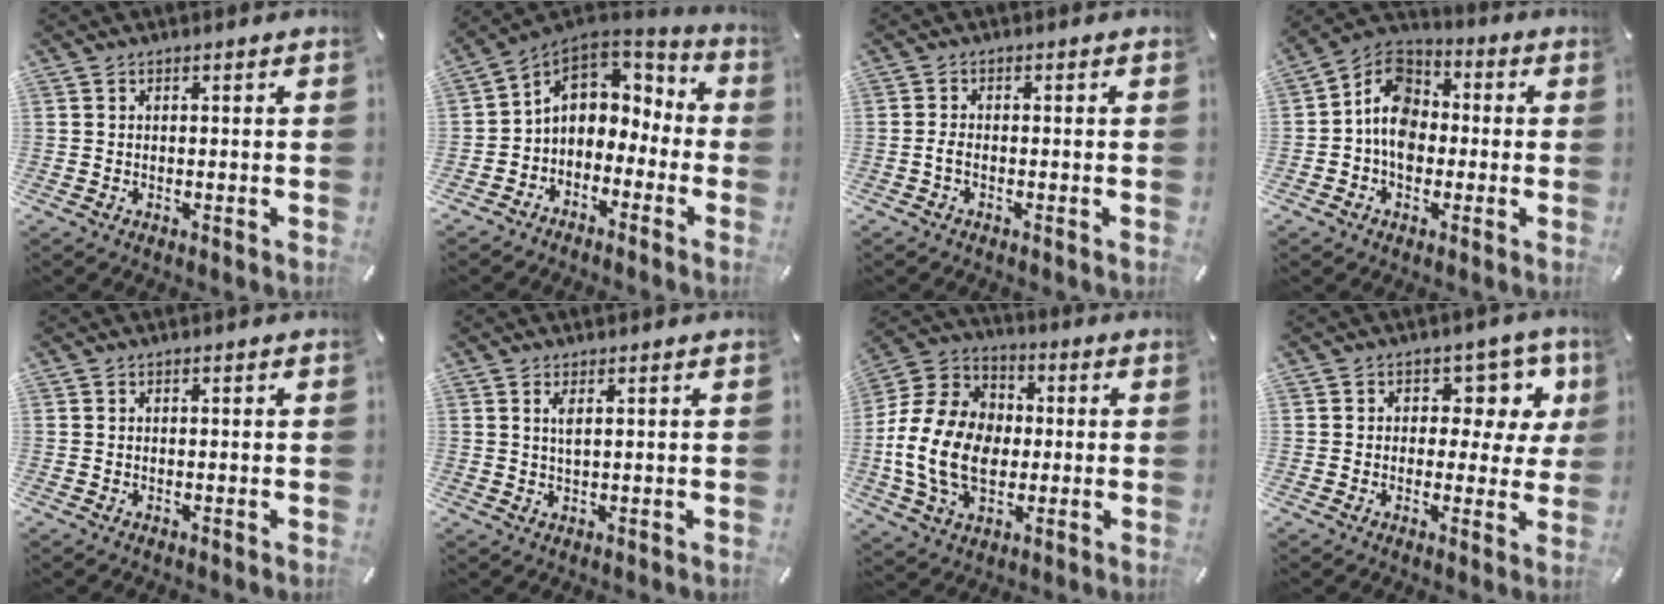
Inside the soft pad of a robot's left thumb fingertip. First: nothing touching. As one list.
[{"total": 7.4, "force": [0.6, 6.6, 3.2], "torque": [-0.075, 0.005, 0.019]}, {"total": 1.8, "force": [-0.8, 0.8, 1.4], "torque": [-0.026, 0.004, -0.015]}, {"total": 10.2, "force": [-1.9, 8.2, 5.7], "torque": [-0.119, 0.018, -0.039]}, {"total": 0.0}, {"total": 2.3, "force": [0.8, 0.5, 2.2], "torque": [-0.045, 0.002, 0.012]}, {"total": 17.5, "force": [-2.2, 13.4, 11.0], "torque": [-0.249, 0.023, -0.040]}, {"total": 8.7, "force": [3.1, 6.2, 5.2], "torque": [-0.062, -0.022, 0.051]}]